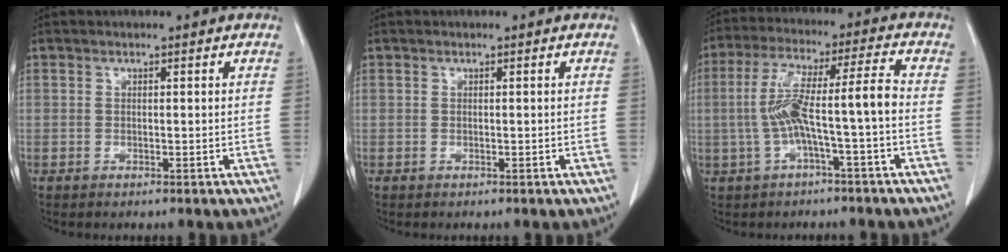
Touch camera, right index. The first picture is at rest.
{"total": 0.0}
{"total": 9.7, "force": [-1.8, 0.1, 9.5], "torque": [-0.189, 0.034, -0.032]}